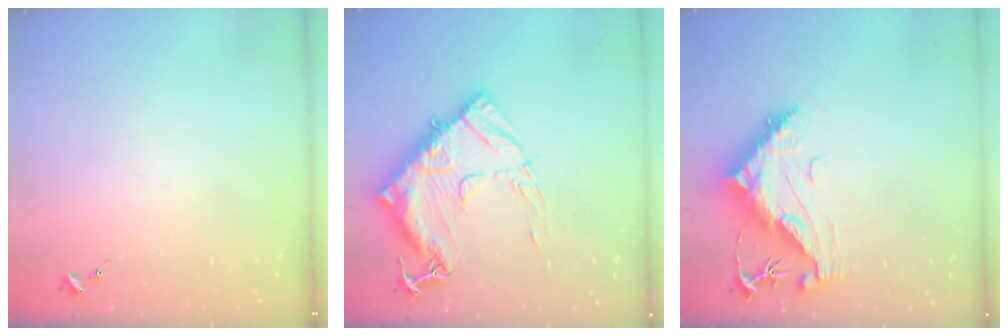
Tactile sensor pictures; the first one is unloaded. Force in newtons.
{"total": 19.9, "press": 19.8, "slide": 1.7}
{"total": 13.3, "press": 13.2, "slide": 1.3}